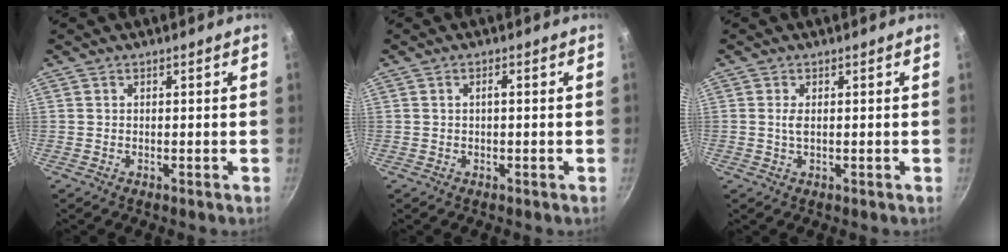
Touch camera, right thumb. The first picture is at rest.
{"total": 1.0, "force": [0.0, 0.3, 1.0], "torque": [-0.024, 0.008, -0.001]}
{"total": 1.5, "force": [0.2, 0.6, 1.4], "torque": [-0.029, 0.000, 0.003]}